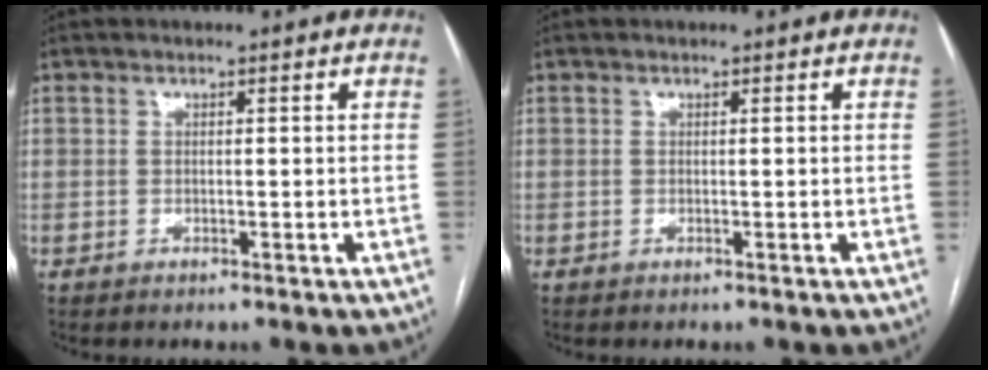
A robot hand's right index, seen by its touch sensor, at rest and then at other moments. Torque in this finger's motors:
{"motor_torque": [-0.09, 0.05, -0.01, 0.00]}